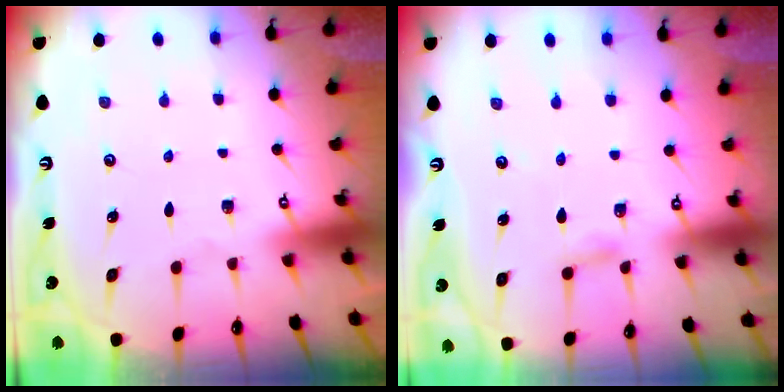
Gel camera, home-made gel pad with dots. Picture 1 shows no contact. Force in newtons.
{"total": 3.8, "press": 3.7, "slide": 0.4}